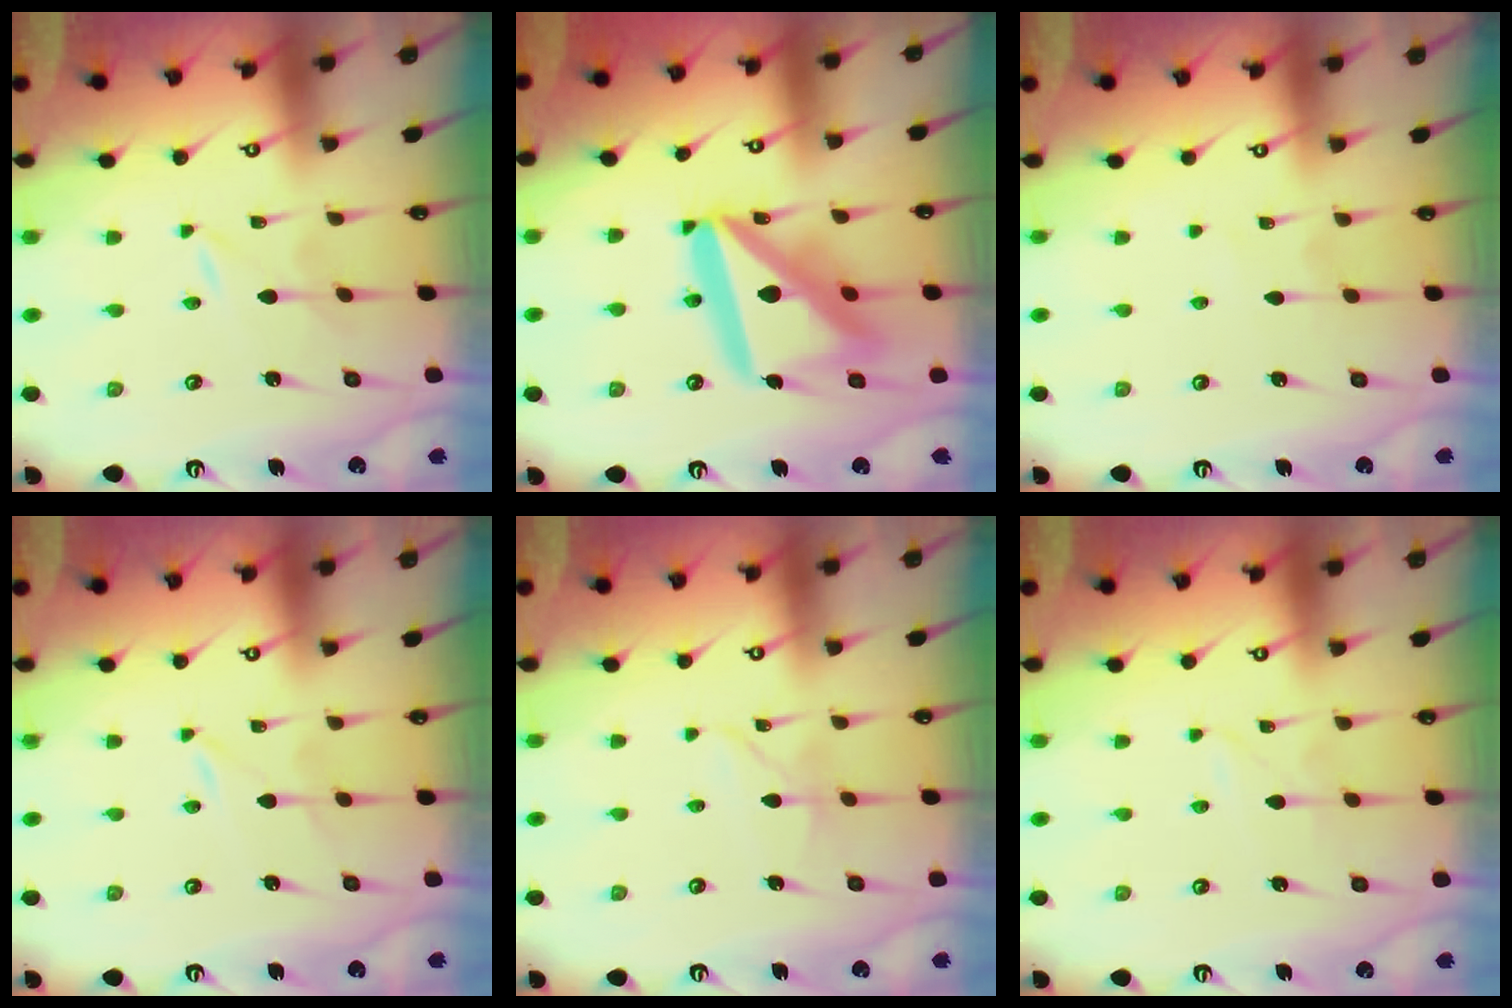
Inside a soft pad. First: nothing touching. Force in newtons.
{"total": 21.2, "press": 21.0, "slide": 2.5}
{"total": 1.5, "press": 1.5, "slide": 0.2}
{"total": 0.0}
{"total": 3.7, "press": 3.7, "slide": 0.0}
{"total": 1.6, "press": 1.5, "slide": 0.1}